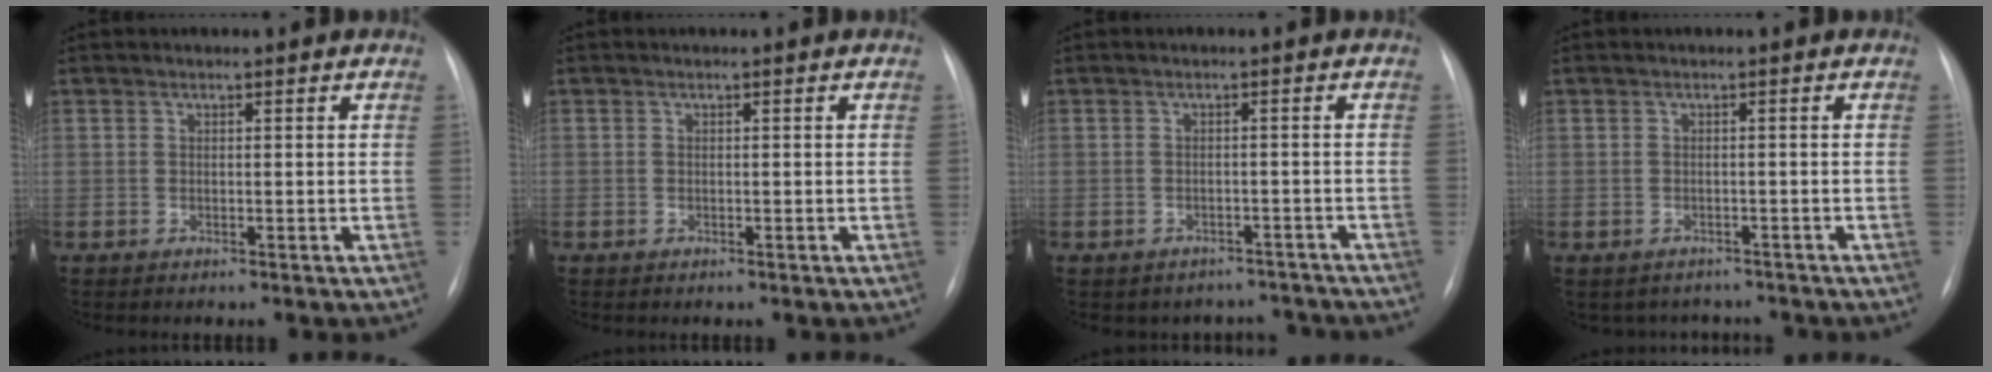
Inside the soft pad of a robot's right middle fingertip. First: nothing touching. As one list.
[{"total": 0.0}, {"total": 6.5, "force": [-5.6, 3.3, -0.4], "torque": [0.018, 0.029, -0.059]}, {"total": 4.4, "force": [-3.8, 2.1, 0.0], "torque": [0.004, 0.011, -0.043]}]